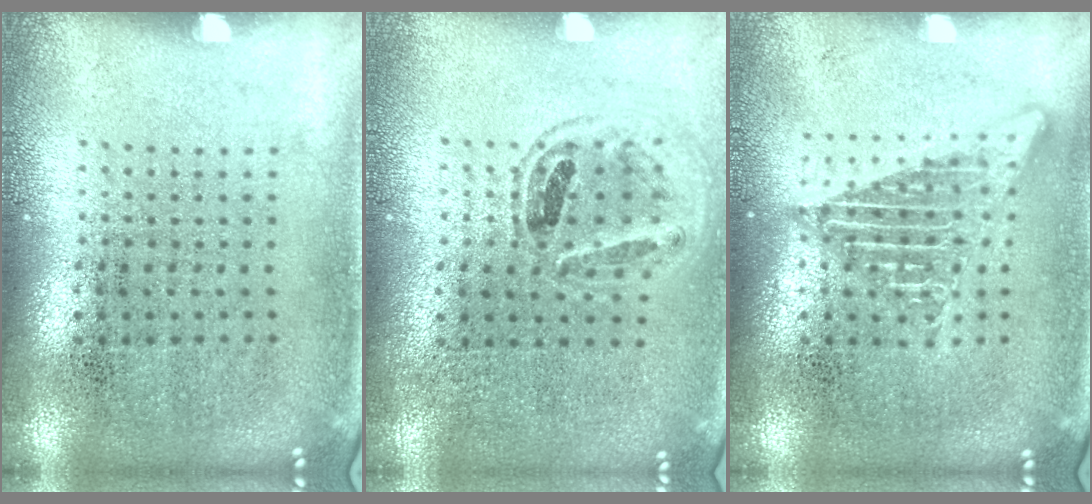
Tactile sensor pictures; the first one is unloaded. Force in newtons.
{"total": 1.0, "press": 1.0, "slide": 0.3}
{"total": 2.5, "press": 2.5, "slide": 0.2}